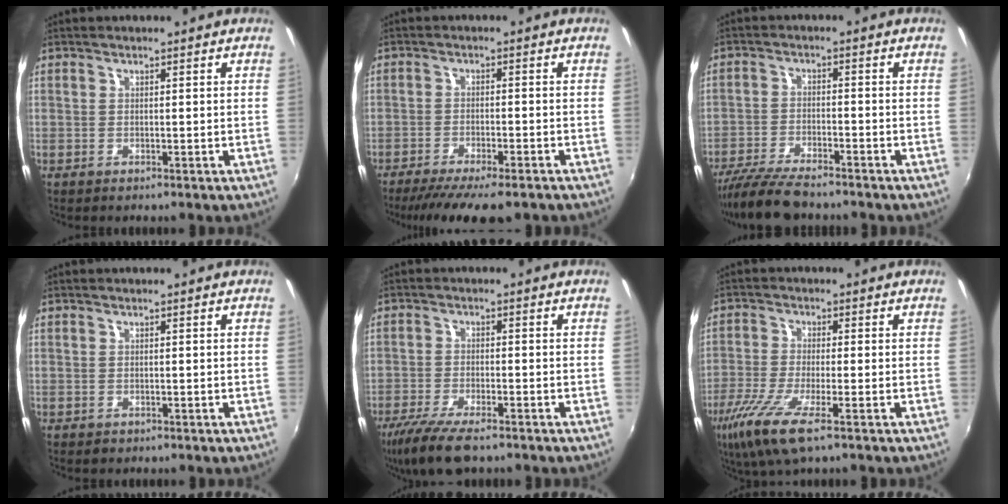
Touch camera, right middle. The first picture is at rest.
{"total": 11.6, "force": [-9.3, 2.3, 6.5], "torque": [-0.139, -0.041, -0.148]}
{"total": 9.9, "force": [-8.7, 1.6, 4.5], "torque": [-0.115, -0.026, -0.157]}
{"total": 0.7, "force": [-0.4, 0.6, 0.1], "torque": [-0.003, -0.003, -0.005]}
{"total": 9.8, "force": [-7.3, 2.5, 6.1], "torque": [-0.147, -0.034, -0.135]}
{"total": 10.0, "force": [-5.8, 1.6, 8.1], "torque": [-0.185, -0.036, -0.110]}